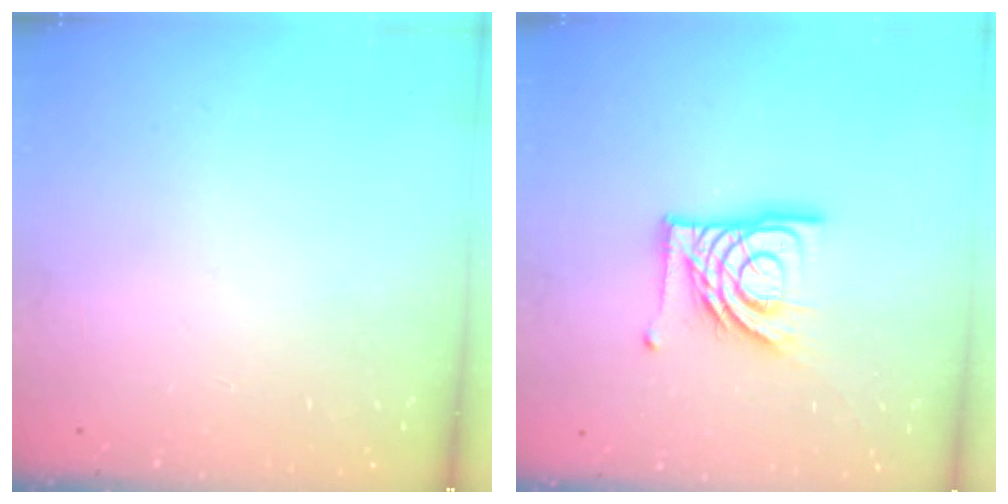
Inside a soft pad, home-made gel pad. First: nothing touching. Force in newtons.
{"total": 14.7, "press": 14.6, "slide": 1.7}